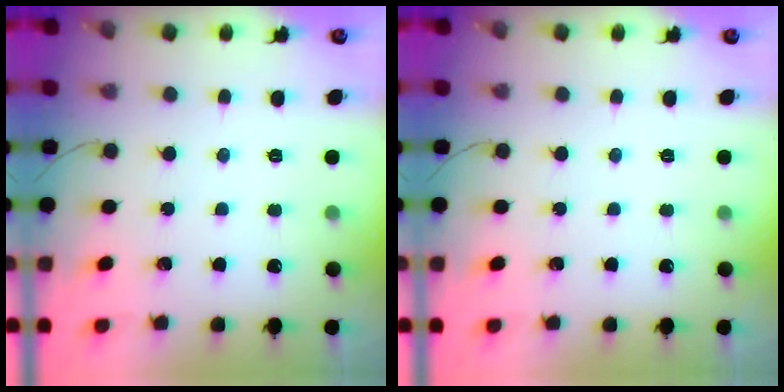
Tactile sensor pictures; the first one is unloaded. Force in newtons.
{"total": 0.0}